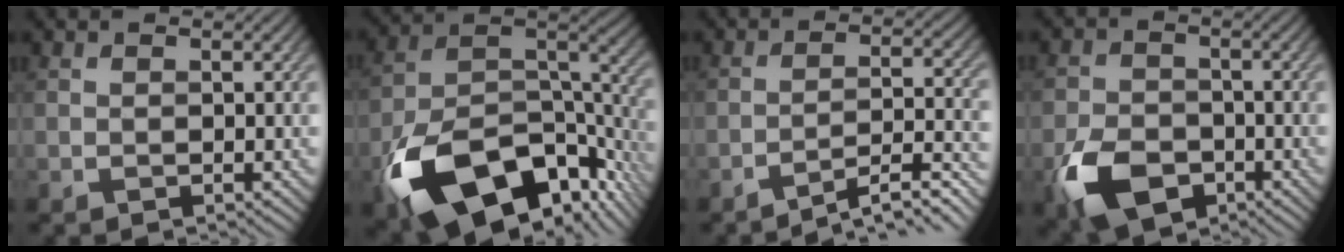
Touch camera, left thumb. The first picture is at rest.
{"total": 18.7, "force": [-9.9, 10.2, 12.2], "torque": [-0.243, -0.047, -0.150]}
{"total": 7.8, "force": [-6.1, 1.2, 4.6], "torque": [-0.079, 0.016, -0.094]}
{"total": 8.3, "force": [-4.1, 5.4, 4.9], "torque": [-0.109, -0.015, -0.082]}